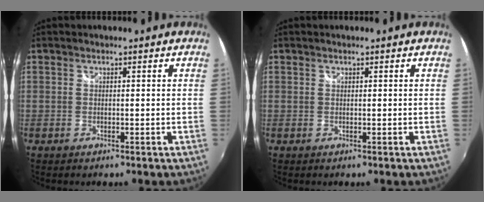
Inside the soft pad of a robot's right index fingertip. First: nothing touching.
{"total": 0.0}